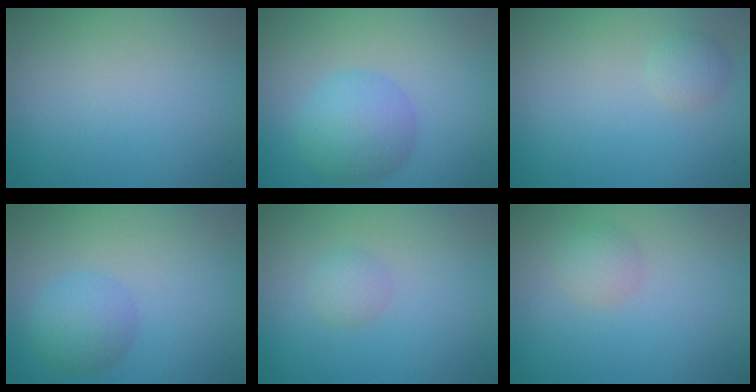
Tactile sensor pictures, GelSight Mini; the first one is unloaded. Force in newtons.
{"total": 4.4, "press": 4.4, "slide": 0.2}
{"total": 1.3, "press": 1.3, "slide": 0.0}
{"total": 3.0, "press": 2.9, "slide": 0.2}
{"total": 1.3, "press": 1.3, "slide": 0.1}
{"total": 1.5, "press": 1.5, "slide": 0.1}